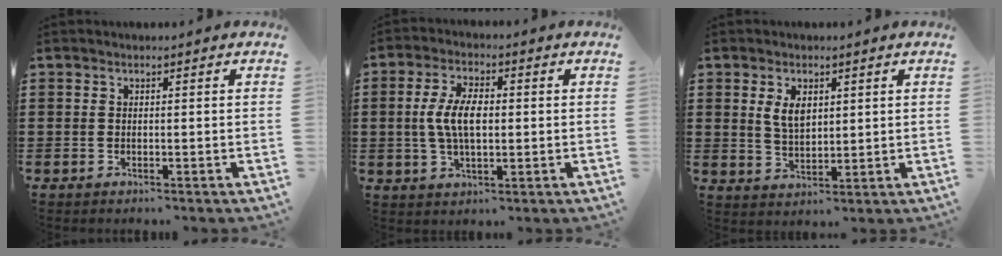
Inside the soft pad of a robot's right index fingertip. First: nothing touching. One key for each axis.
{"total": 6.8, "fx": 0.1, "fy": 3.2, "fz": 6.0, "tx": -0.135, "ty": 0.005, "tz": -0.006}
{"total": 4.0, "fx": 1.6, "fy": 2.3, "fz": 2.9, "tx": -0.056, "ty": 0.006, "tz": 0.026}